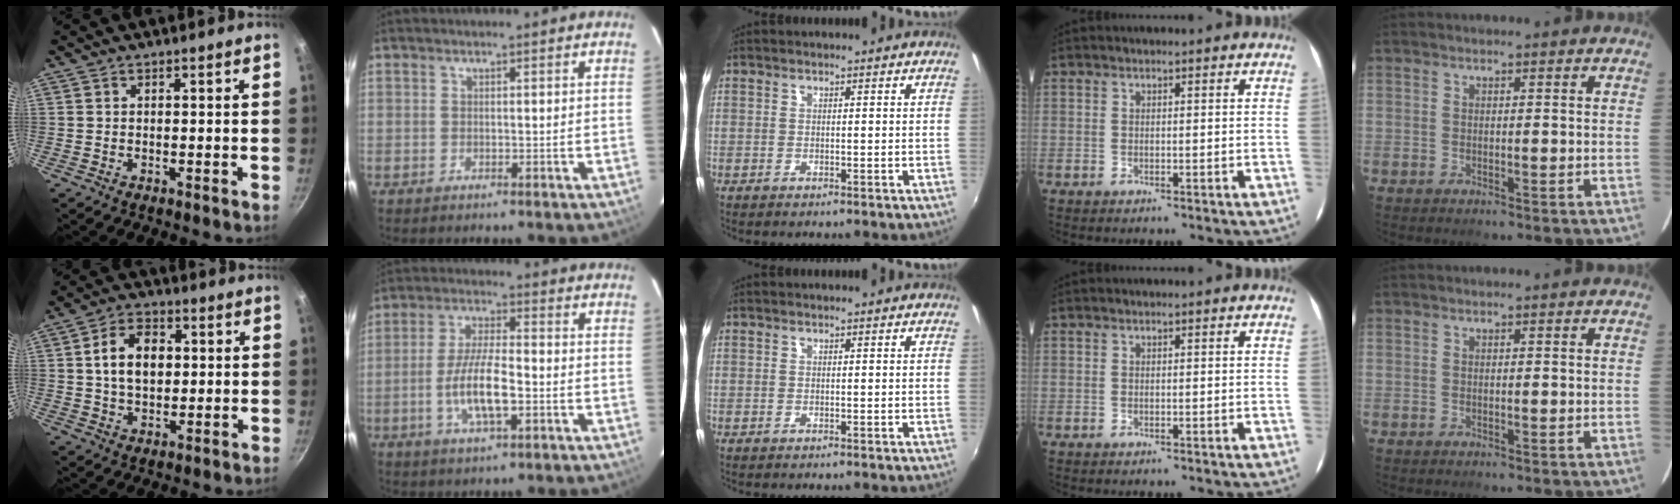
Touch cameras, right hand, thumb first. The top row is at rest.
{"thumb": {"total": 9.8, "force": [1.4, 6.7, 7.0], "torque": [-0.102, 0.010, 0.018]}, "index": {"total": 9.5, "force": [-2.7, 2.8, 8.7], "torque": [-0.173, -0.004, -0.050]}}